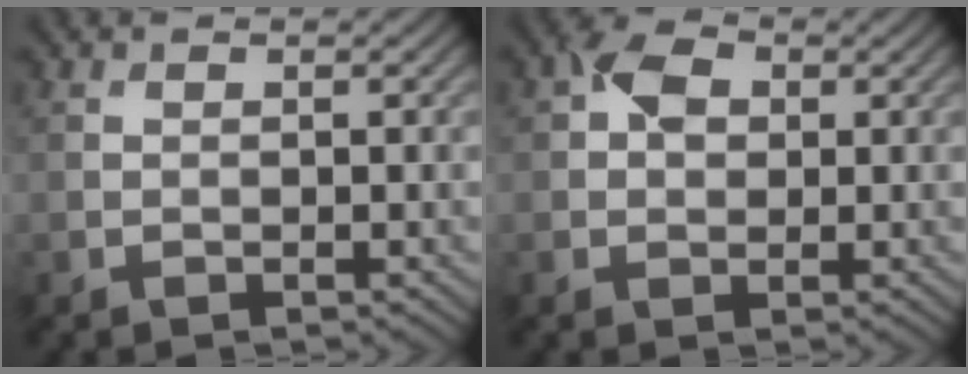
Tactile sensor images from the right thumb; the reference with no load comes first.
{"total": 3.8, "force": [0.9, 2.8, 2.4], "torque": [-0.044, 0.008, 0.006]}